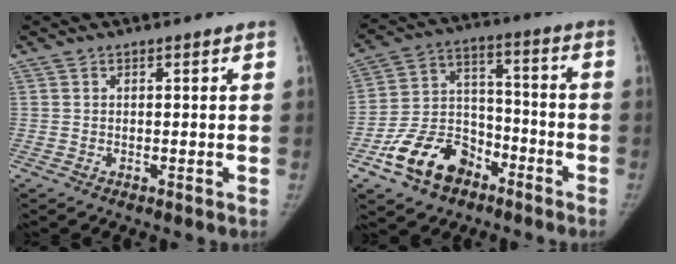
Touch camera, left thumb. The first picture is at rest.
{"total": 14.4, "force": [-8.6, 9.4, 6.6], "torque": [-0.086, 0.071, -0.153]}